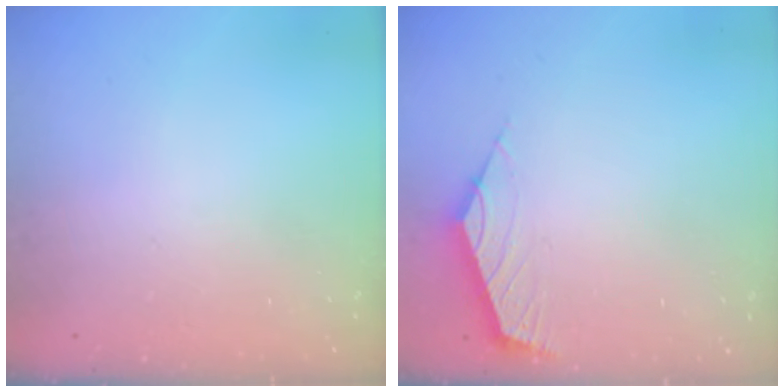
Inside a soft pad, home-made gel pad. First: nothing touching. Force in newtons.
{"total": 2.5, "press": 2.5, "slide": 0.6}